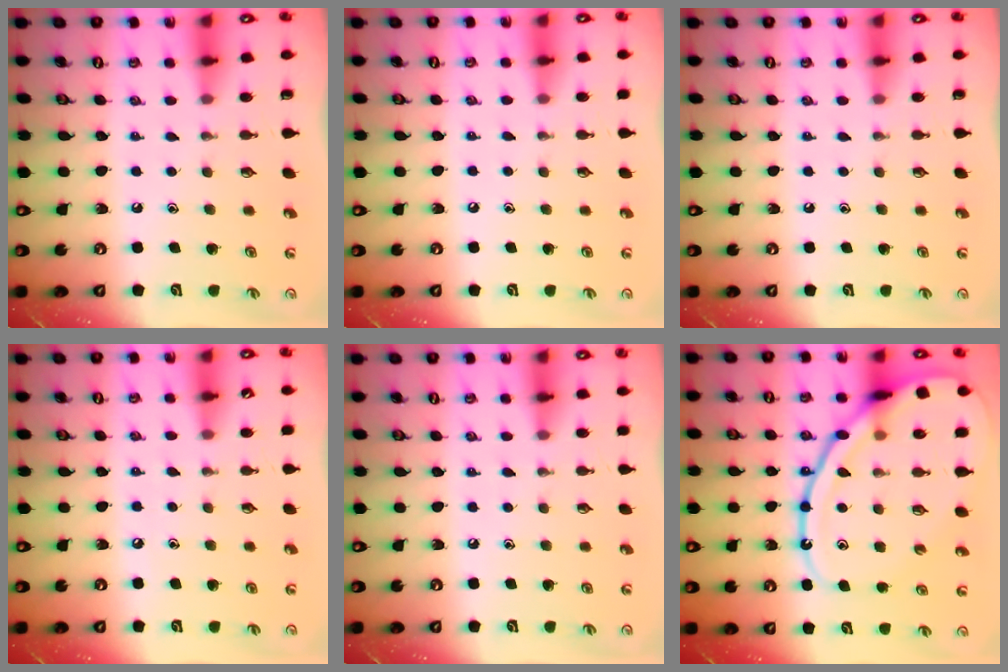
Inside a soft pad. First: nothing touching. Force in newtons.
{"total": 0.9, "press": 0.9, "slide": 0.2}
{"total": 0.0}
{"total": 3.0, "press": 3.0, "slide": 0.4}
{"total": 2.6, "press": 2.6, "slide": 0.4}
{"total": 19.5, "press": 19.4, "slide": 1.2}